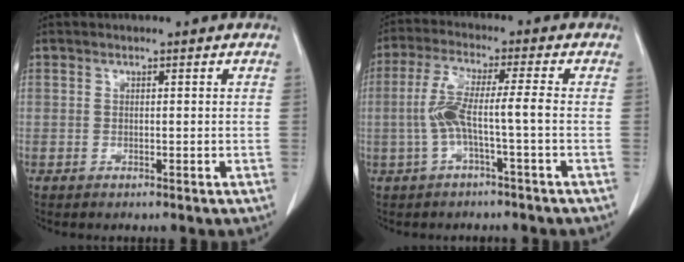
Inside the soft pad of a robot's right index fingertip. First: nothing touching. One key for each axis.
{"total": 6.3, "fx": -1.2, "fy": -0.1, "fz": 6.2, "tx": -0.129, "ty": 0.019, "tz": -0.020}